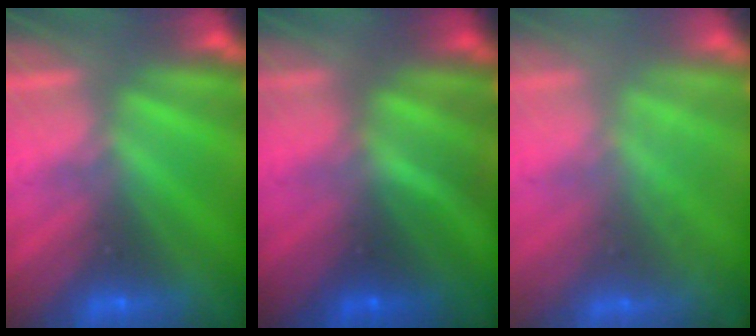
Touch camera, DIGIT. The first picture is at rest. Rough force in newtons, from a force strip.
{"total": 1.3}
{"total": 1.7}